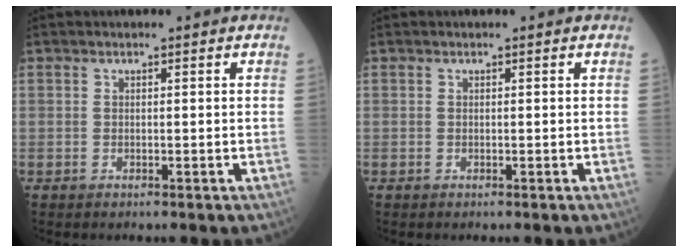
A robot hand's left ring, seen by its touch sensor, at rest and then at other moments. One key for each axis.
{"total": 0.0}